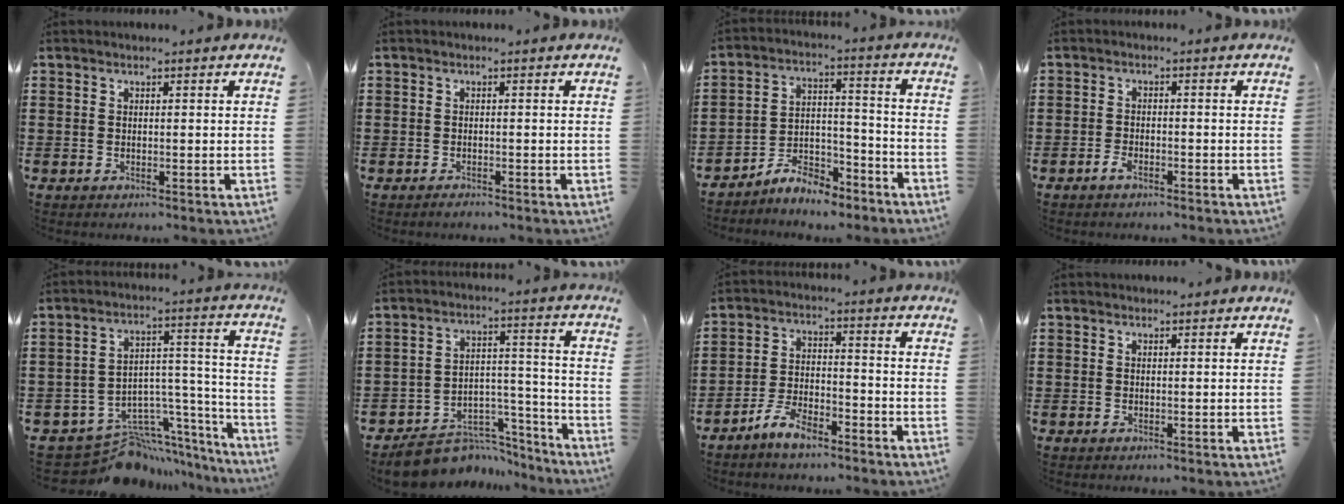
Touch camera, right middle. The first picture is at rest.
{"total": 0.8, "force": [-0.8, 0.2, 0.2], "torque": [-0.005, -0.002, -0.015]}
{"total": 7.5, "force": [-6.9, 2.1, 2.2], "torque": [-0.044, 0.019, -0.133]}
{"total": 1.9, "force": [-1.4, 0.6, 1.1], "torque": [-0.030, -0.003, -0.029]}
{"total": 9.1, "force": [-7.7, 4.4, 2.2], "torque": [-0.036, 0.014, -0.134]}
{"total": 8.7, "force": [-7.8, 3.5, 1.8], "torque": [-0.023, 0.037, -0.144]}
{"total": 5.9, "force": [-5.1, 1.6, 2.7], "torque": [-0.061, 0.007, -0.101]}
{"total": 0.6, "force": [0.5, 0.3, 0.0], "torque": [0.007, -0.002, 0.008]}